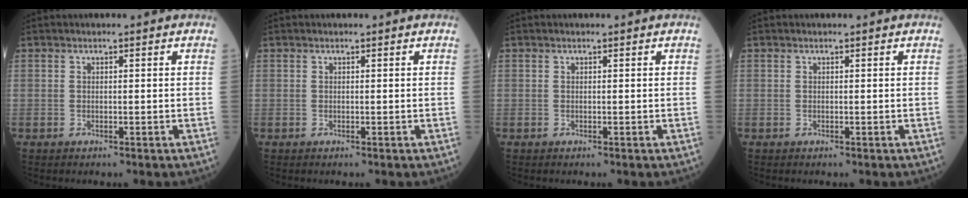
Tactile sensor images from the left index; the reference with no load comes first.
{"total": 0.0}
{"total": 0.0}
{"total": 0.0}